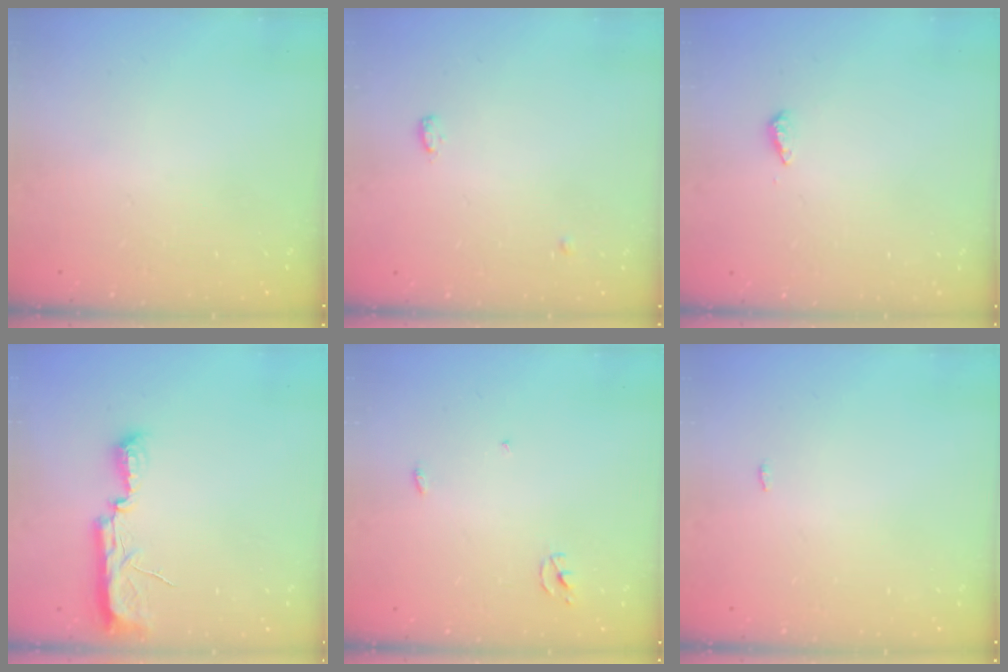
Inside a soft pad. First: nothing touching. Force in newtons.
{"total": 7.9, "press": 4.2, "slide": 6.7}
{"total": 4.3, "press": 4.2, "slide": 0.6}
{"total": 10.5, "press": 9.1, "slide": 5.2}
{"total": 2.3, "press": 2.3, "slide": 0.2}
{"total": 6.7, "press": 1.4, "slide": 6.6}